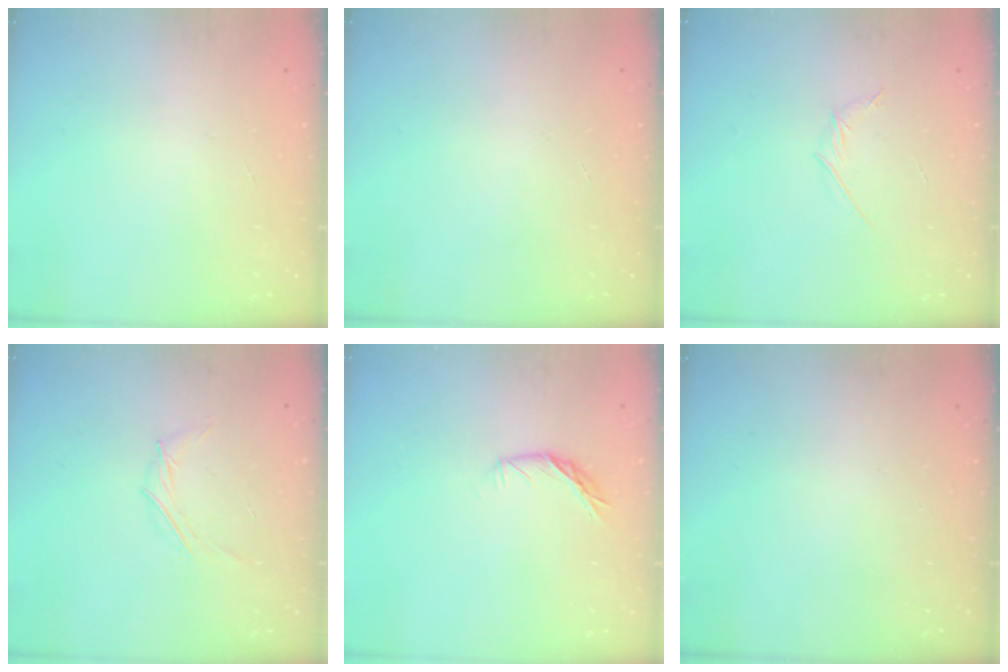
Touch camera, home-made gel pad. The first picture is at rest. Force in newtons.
{"total": 0.0}
{"total": 3.4, "press": 3.3, "slide": 0.9}
{"total": 3.9, "press": 3.7, "slide": 1.3}
{"total": 6.4, "press": 6.4, "slide": 0.9}
{"total": 0.0}